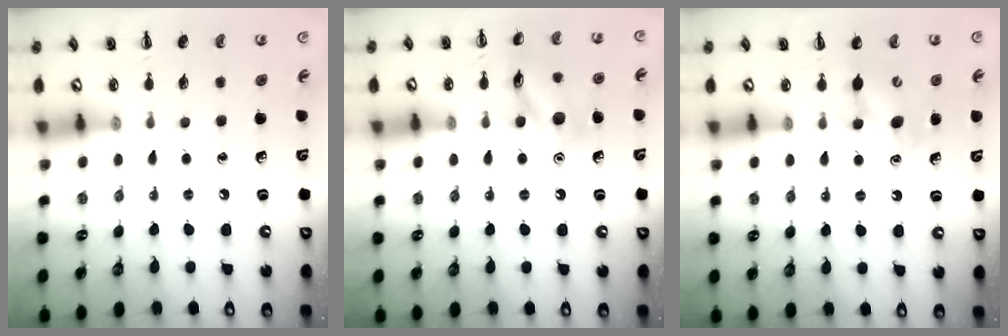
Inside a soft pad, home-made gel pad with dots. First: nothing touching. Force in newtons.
{"total": 11.7, "press": 11.7, "slide": 0.6}
{"total": 7.4, "press": 7.2, "slide": 1.5}